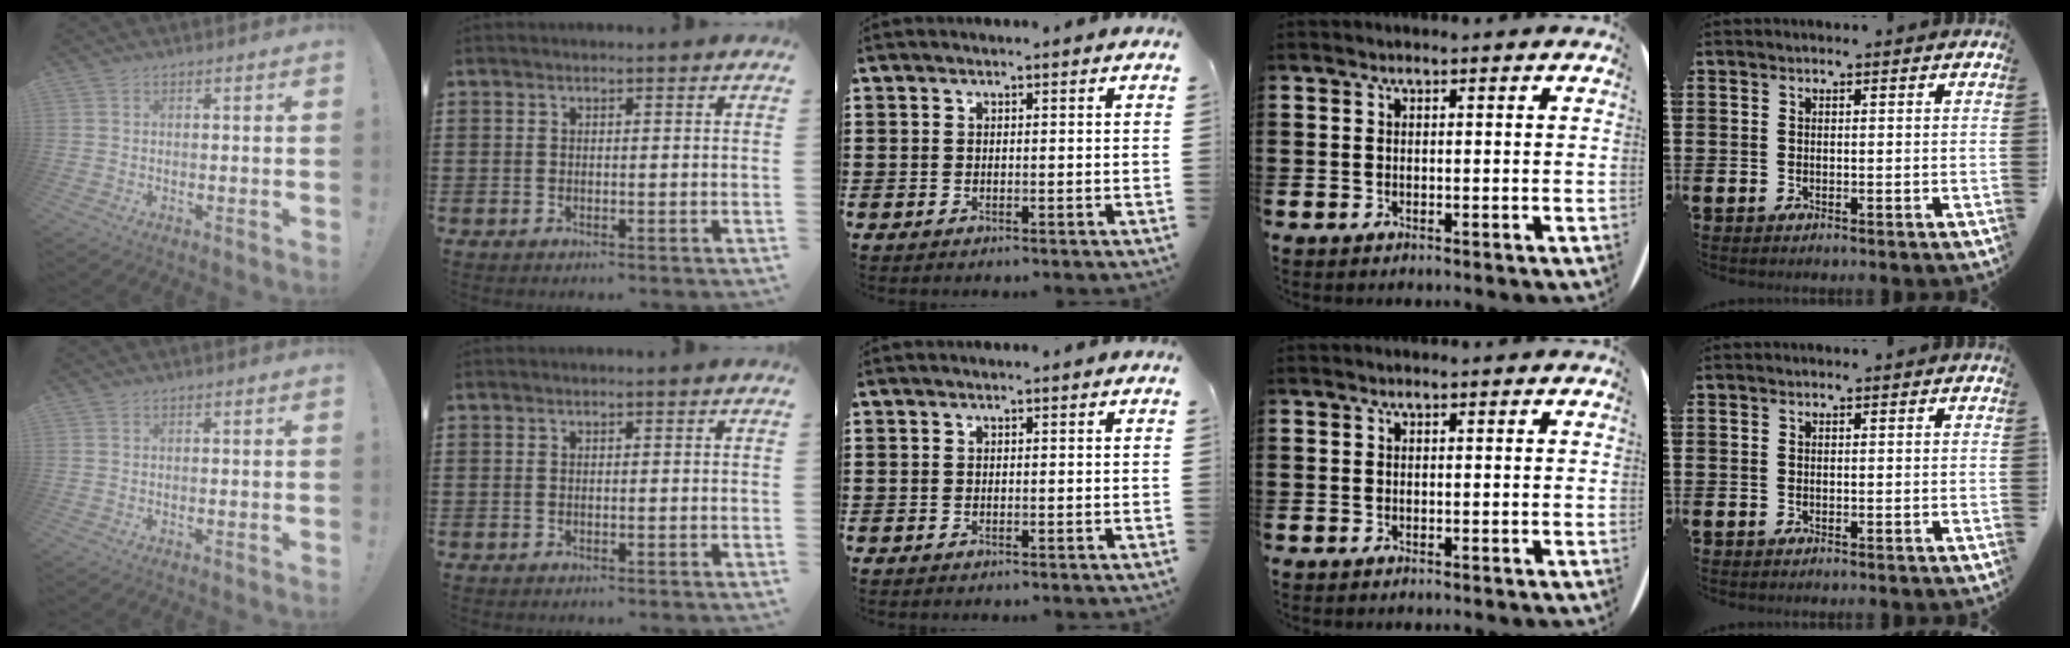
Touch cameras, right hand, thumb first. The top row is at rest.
{}